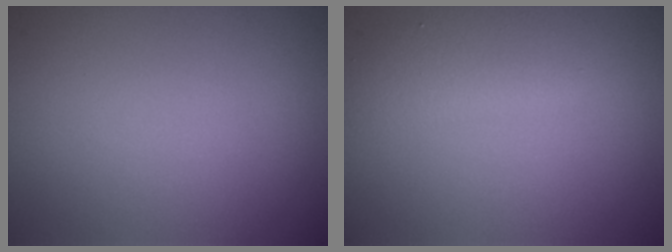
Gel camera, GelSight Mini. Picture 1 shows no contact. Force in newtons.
{"total": 2.4, "press": 2.4, "slide": 0.1}